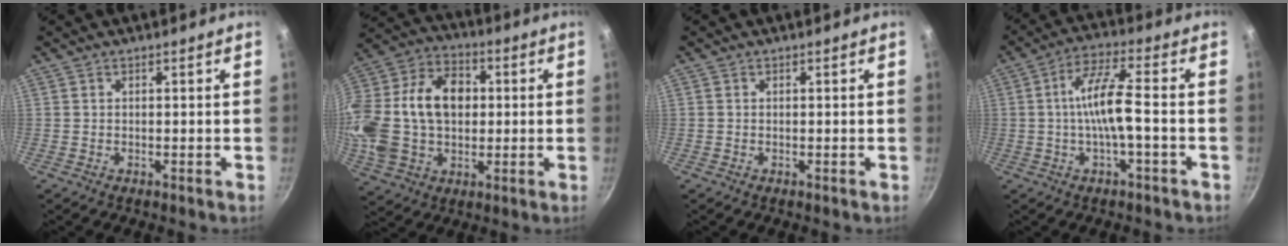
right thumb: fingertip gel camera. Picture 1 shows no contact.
{"total": 24.2, "force": [1.8, 17.0, 17.1], "torque": [-0.331, 0.033, 0.030]}
{"total": 0.0}
{"total": 8.8, "force": [-1.4, 1.7, 8.5], "torque": [-0.162, 0.029, -0.032]}